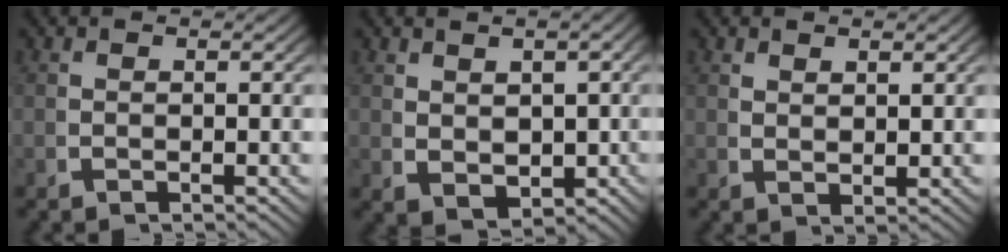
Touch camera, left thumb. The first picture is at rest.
{"total": 3.9, "force": [0.4, 2.8, 2.6], "torque": [-0.054, -0.022, 0.028]}
{"total": 1.4, "force": [1.3, 0.2, 0.4], "torque": [-0.004, -0.004, 0.035]}